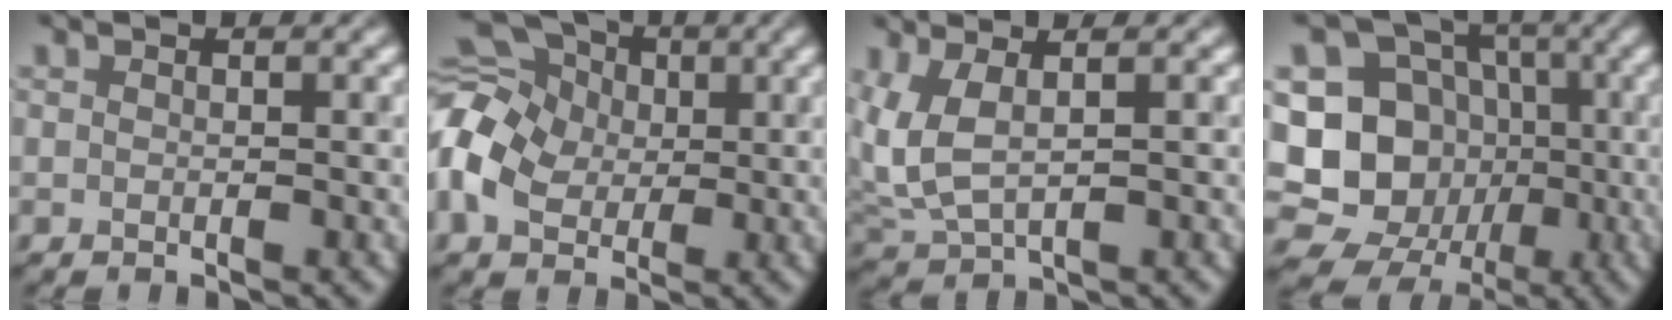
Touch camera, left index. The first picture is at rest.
{"total": 10.8, "force": [1.3, 8.5, 6.6], "torque": [-0.158, 0.018, 0.002]}
{"total": 3.8, "force": [1.1, 1.8, 3.1], "torque": [-0.077, 0.002, 0.033]}
{"total": 13.7, "force": [-1.9, 12.7, 4.7], "torque": [-0.119, 0.014, -0.042]}